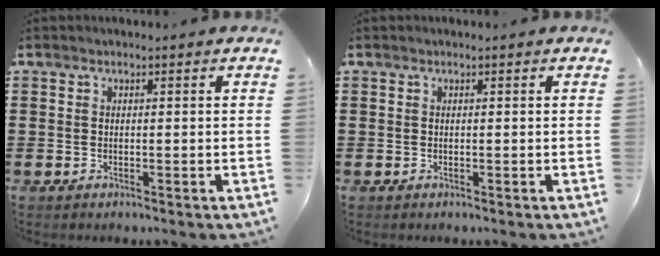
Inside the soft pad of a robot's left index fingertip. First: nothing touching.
{"total": 0.0}